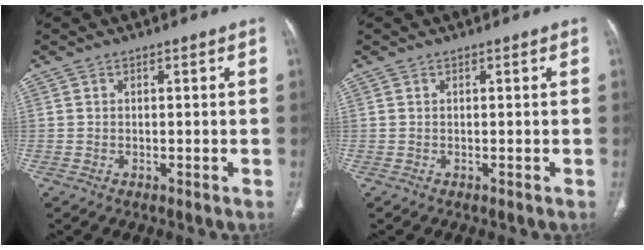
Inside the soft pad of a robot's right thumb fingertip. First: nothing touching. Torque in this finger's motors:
{"motor_torque": [0.00, 0.00, 0.02, 0.00, 0.01]}